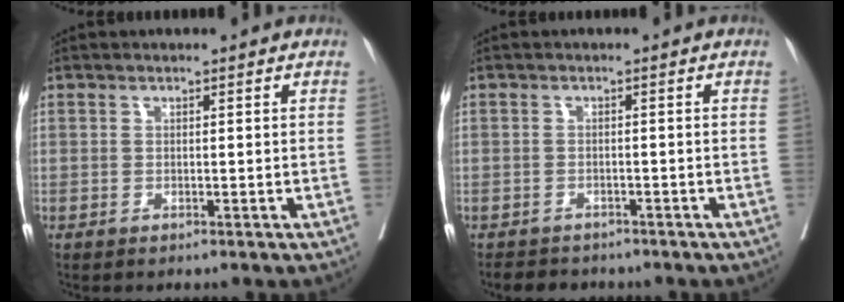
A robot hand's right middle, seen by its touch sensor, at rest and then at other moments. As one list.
[{"total": 4.9, "force": [-4.4, 1.9, 1.1], "torque": [-0.023, -0.005, -0.059]}]